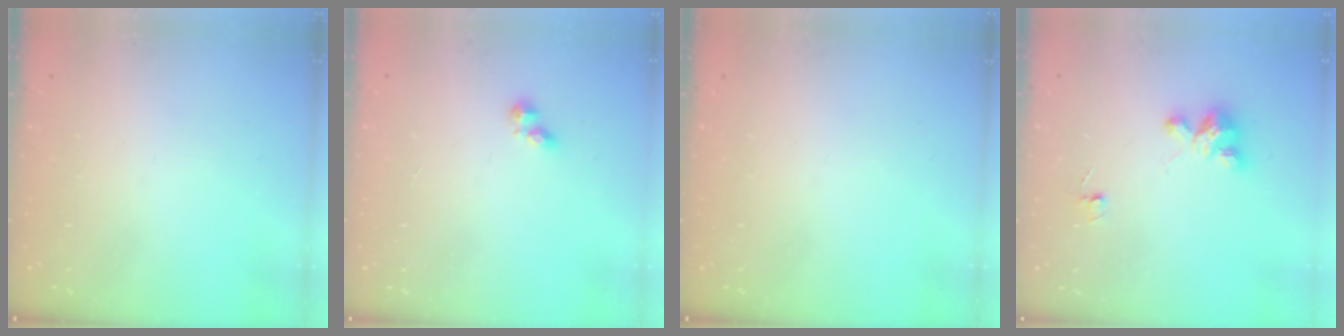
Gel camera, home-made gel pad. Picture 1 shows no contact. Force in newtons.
{"total": 3.4, "press": 3.4, "slide": 0.5}
{"total": 0.0}
{"total": 4.0, "press": 4.0, "slide": 0.2}